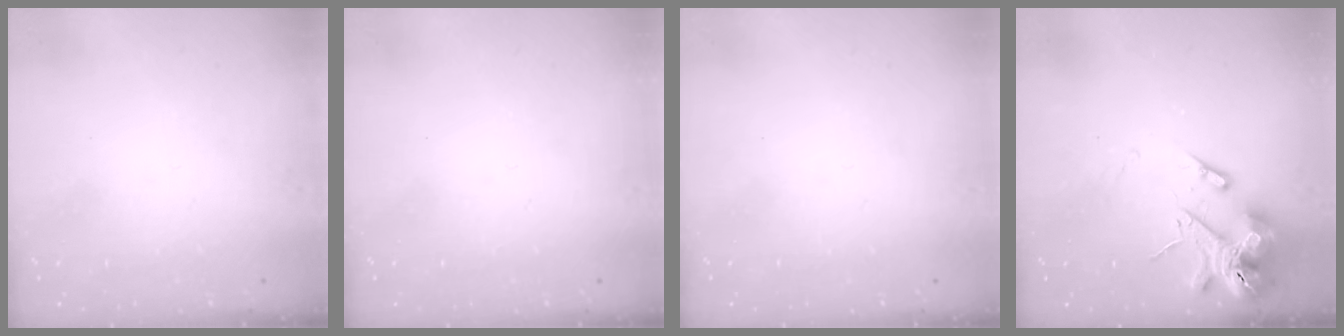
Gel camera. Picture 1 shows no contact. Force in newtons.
{"total": 0.0}
{"total": 0.0}
{"total": 13.5, "press": 13.4, "slide": 2.0}